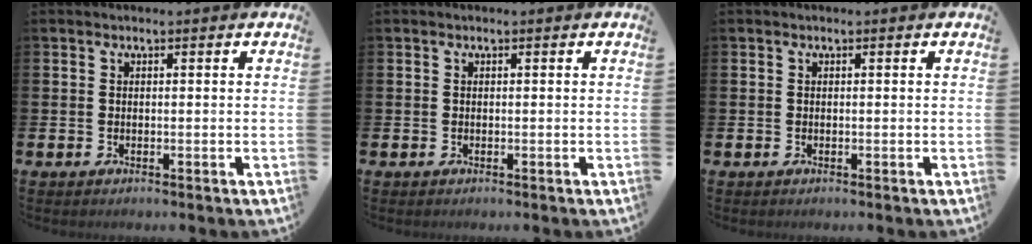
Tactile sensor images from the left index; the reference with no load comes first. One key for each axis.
{"total": 0.0}
{"total": 0.0}